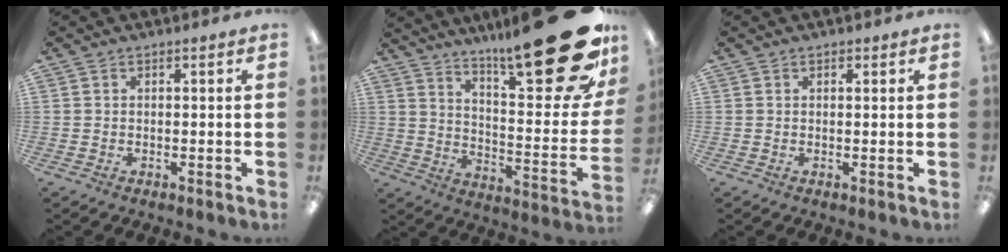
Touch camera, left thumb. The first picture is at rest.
{"total": 27.3, "force": [16.0, 6.9, 21.0], "torque": [-0.283, -0.111, 0.262]}
{"total": 0.8, "force": [0.5, 0.5, 0.2], "torque": [-0.005, 0.002, 0.010]}